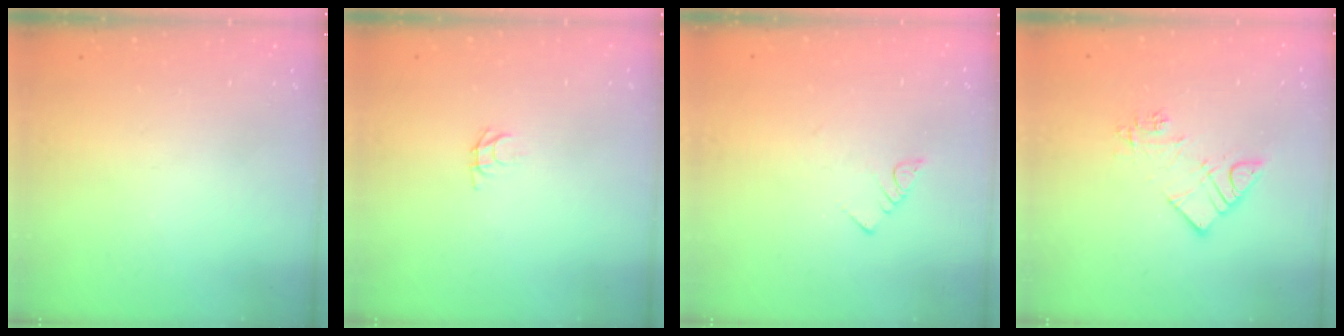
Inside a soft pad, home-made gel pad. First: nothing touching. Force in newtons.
{"total": 2.5, "press": 2.5, "slide": 0.3}
{"total": 2.8, "press": 2.7, "slide": 0.4}
{"total": 9.3, "press": 9.3, "slide": 0.8}